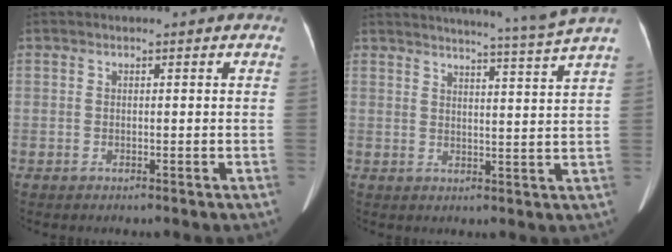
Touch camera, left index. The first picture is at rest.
{"total": 10.8, "force": [9.7, -3.2, 3.6], "torque": [-0.056, -0.048, 0.120]}